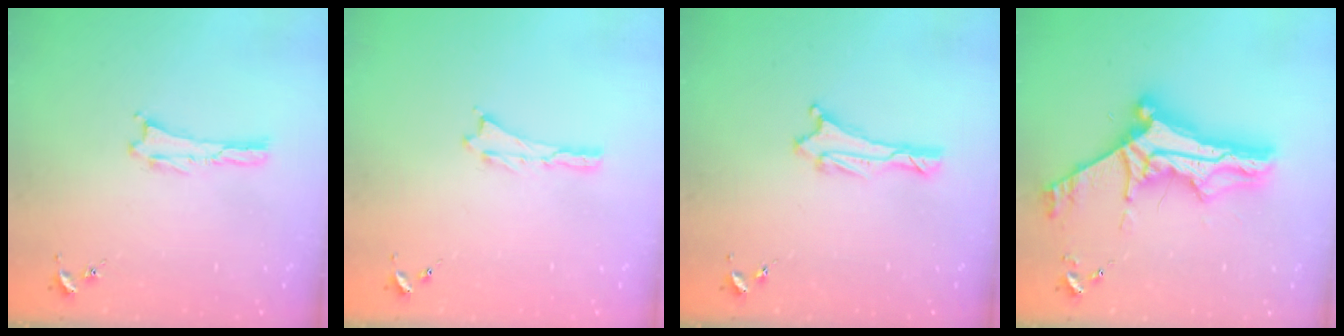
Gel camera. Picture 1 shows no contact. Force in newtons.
{"total": 0.0}
{"total": 1.1, "press": 1.1, "slide": 0.1}
{"total": 11.7, "press": 11.6, "slide": 1.2}